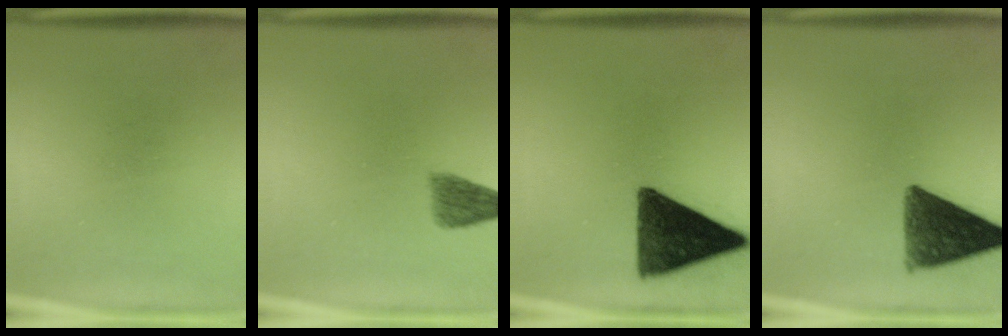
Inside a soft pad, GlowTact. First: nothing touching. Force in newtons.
{"total": 3.7}
{"total": 14.0}
{"total": 10.4}